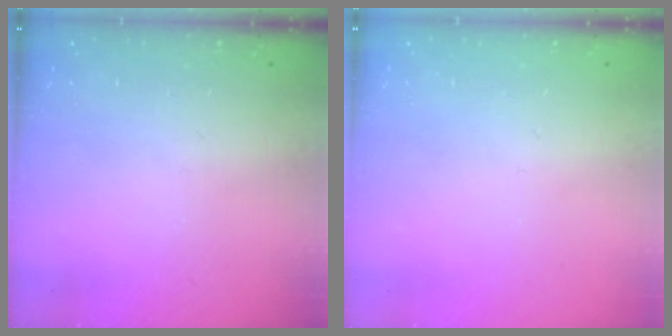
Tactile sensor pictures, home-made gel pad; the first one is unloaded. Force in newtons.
{"total": 0.0}